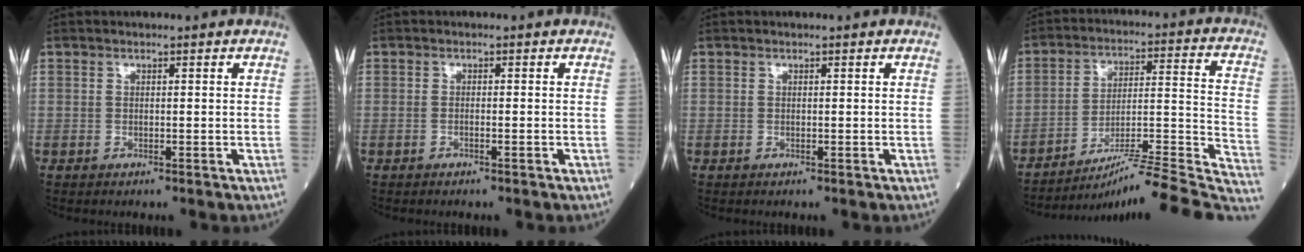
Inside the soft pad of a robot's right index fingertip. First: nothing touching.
{"total": 0.6, "force": [-0.4, 0.0, 0.4], "torque": [-0.011, 0.001, -0.006]}
{"total": 0.0}
{"total": 24.3, "force": [-21.0, -0.7, 12.3], "torque": [-0.104, 0.003, -0.300]}